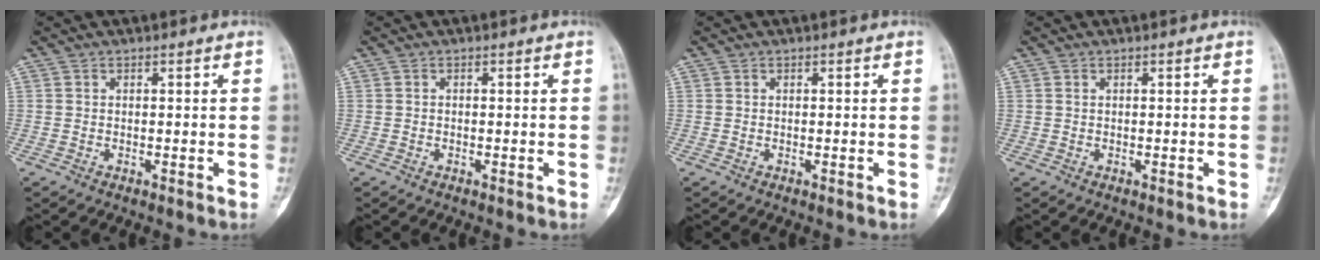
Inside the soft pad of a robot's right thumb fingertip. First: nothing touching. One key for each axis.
{"total": 0.0}
{"total": 0.0}
{"total": 0.0}